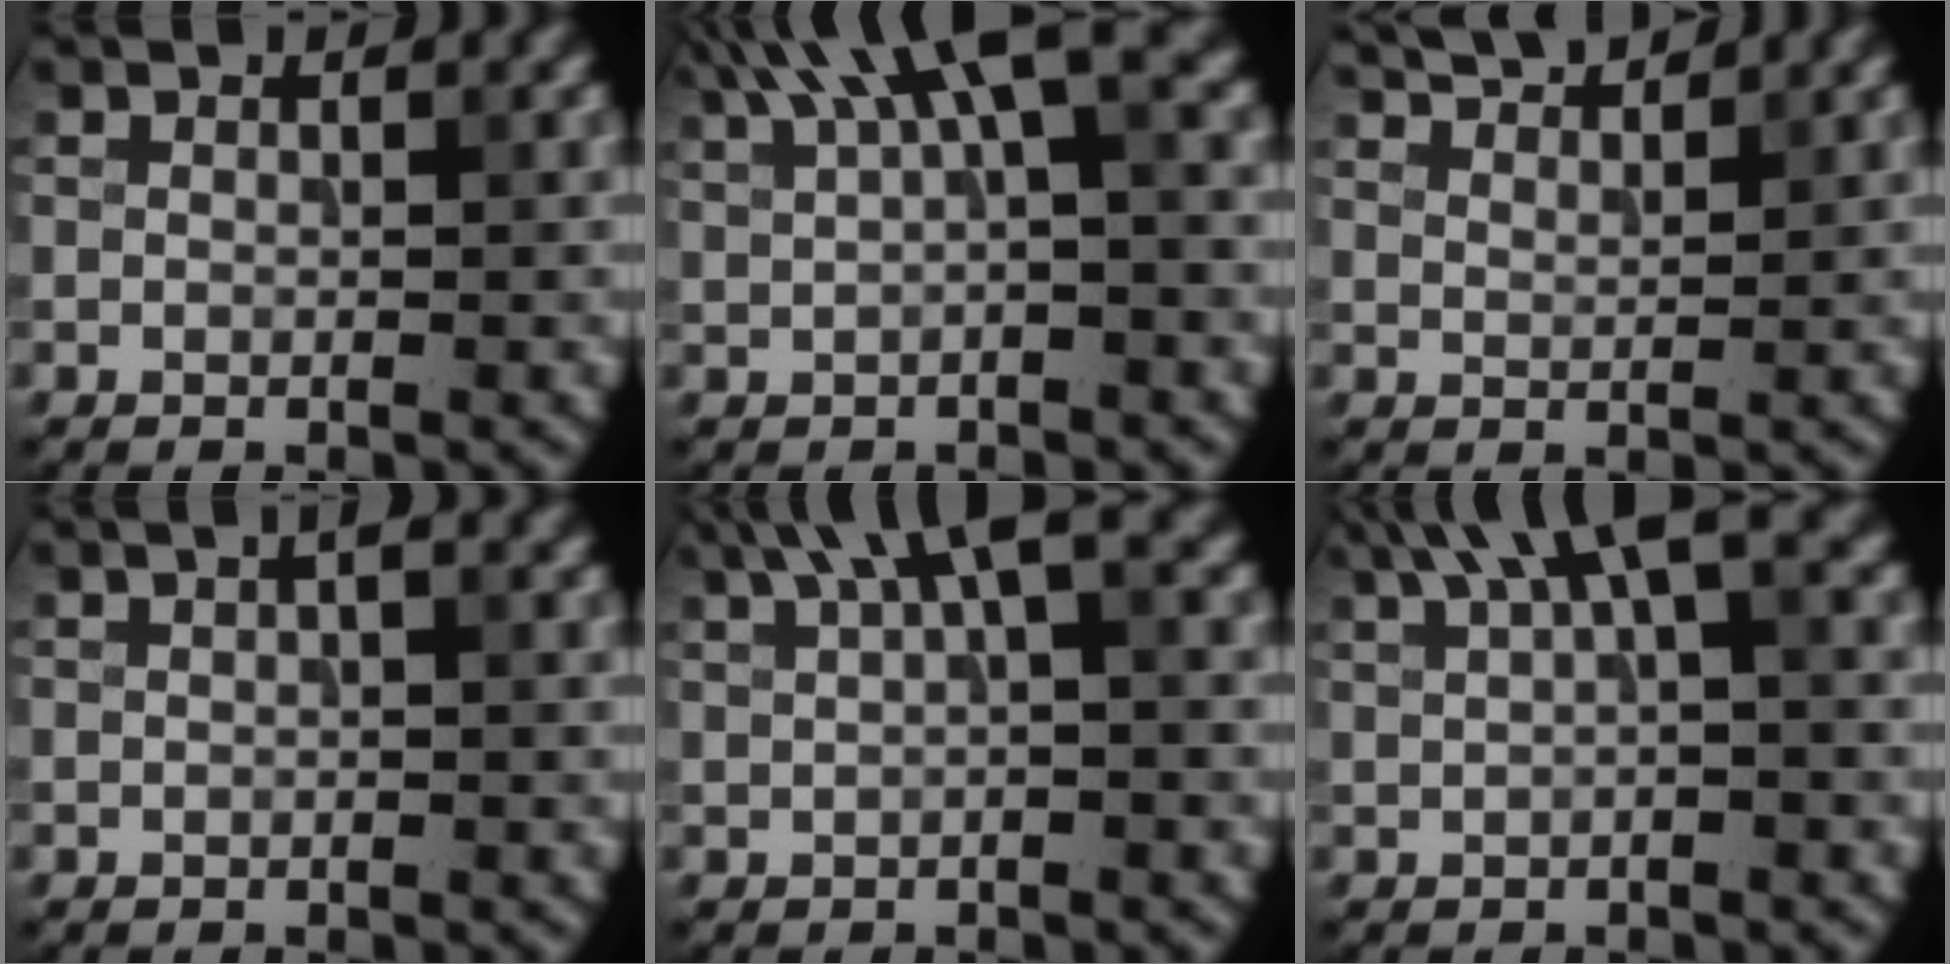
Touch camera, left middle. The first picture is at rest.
{"total": 7.4, "force": [3.6, 1.9, 6.2], "torque": [-0.100, 0.022, 0.063]}
{"total": 3.7, "force": [3.3, 0.6, 1.3], "torque": [-0.014, 0.007, 0.049]}
{"total": 0.9, "force": [0.3, 0.1, 0.8], "torque": [-0.016, 0.007, 0.004]}
{"total": 4.9, "force": [2.5, 1.1, 4.1], "torque": [-0.065, 0.016, 0.039]}
{"total": 5.6, "force": [2.8, 1.3, 4.6], "torque": [-0.072, 0.018, 0.046]}